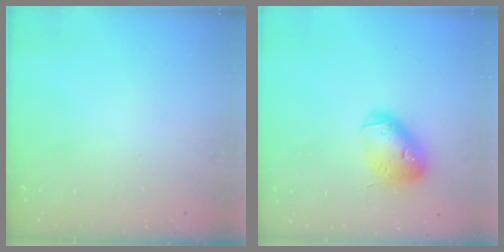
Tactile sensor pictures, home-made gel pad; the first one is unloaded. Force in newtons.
{"total": 13.6, "press": 13.4, "slide": 2.1}